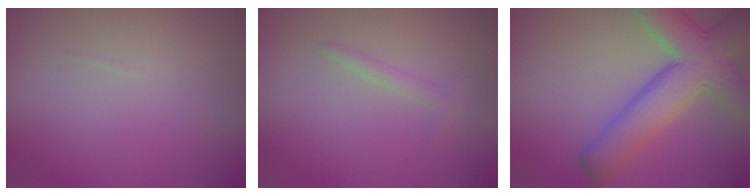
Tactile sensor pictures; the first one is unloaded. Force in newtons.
{"total": 1.0, "press": 1.0, "slide": 0.1}
{"total": 8.4, "press": 8.4, "slide": 0.4}